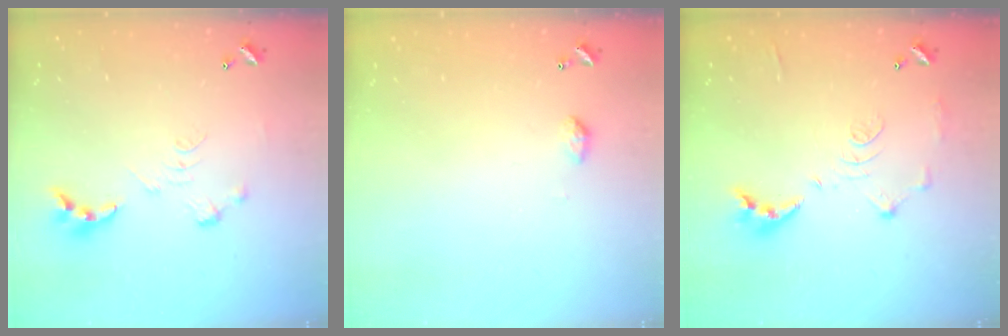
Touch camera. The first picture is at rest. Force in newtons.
{"total": 4.1, "press": 4.1, "slide": 0.6}
{"total": 10.7, "press": 10.6, "slide": 0.5}